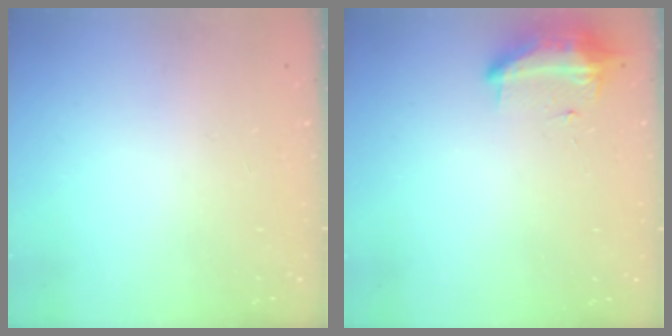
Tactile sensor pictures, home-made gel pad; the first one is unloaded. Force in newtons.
{"total": 9.5, "press": 9.2, "slide": 2.4}